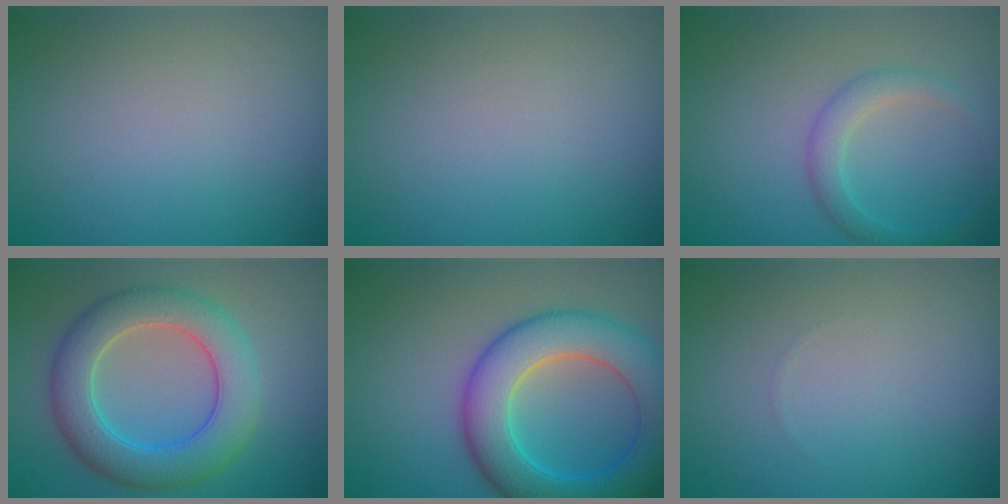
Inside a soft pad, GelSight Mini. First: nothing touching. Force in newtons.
{"total": 0.0}
{"total": 2.3, "press": 2.3, "slide": 0.2}
{"total": 7.0, "press": 7.0, "slide": 0.4}
{"total": 8.8, "press": 8.8, "slide": 0.1}
{"total": 0.0}